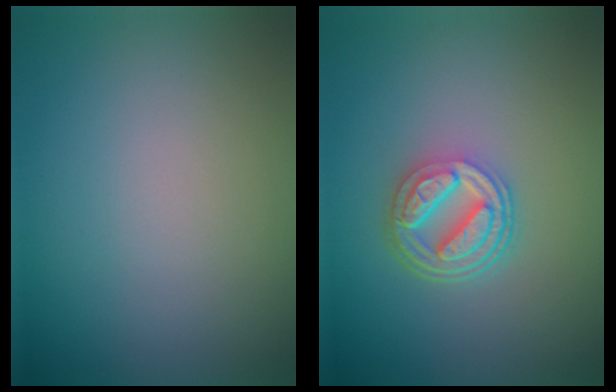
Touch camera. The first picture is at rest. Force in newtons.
{"total": 5.2, "press": 3.8, "slide": 3.6}